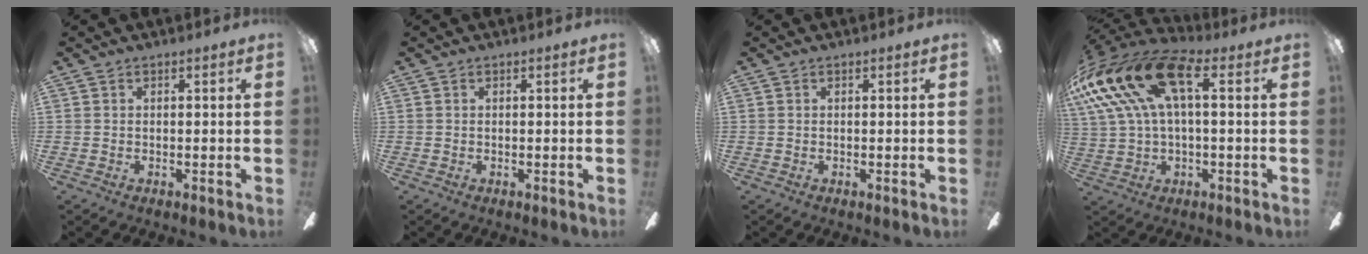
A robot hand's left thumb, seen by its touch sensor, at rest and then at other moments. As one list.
[{"total": 0.0}, {"total": 0.0}, {"total": 21.5, "force": [4.9, 11.5, 17.4], "torque": [-0.355, -0.004, 0.086]}]